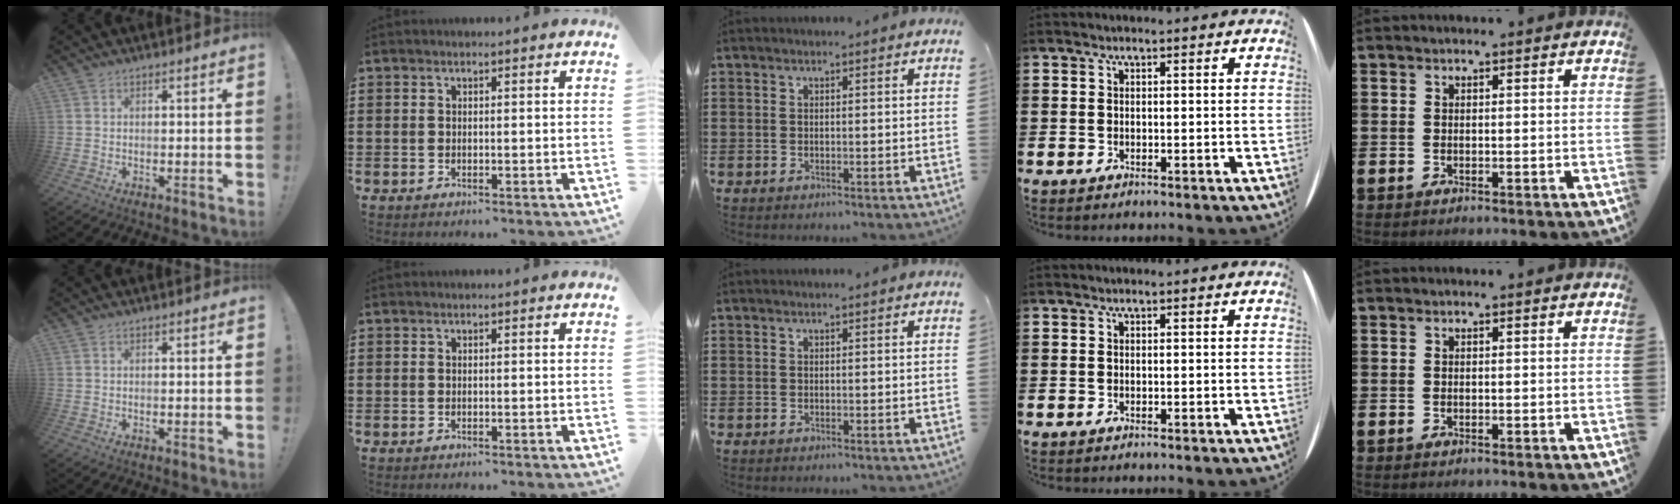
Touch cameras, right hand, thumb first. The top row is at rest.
{}